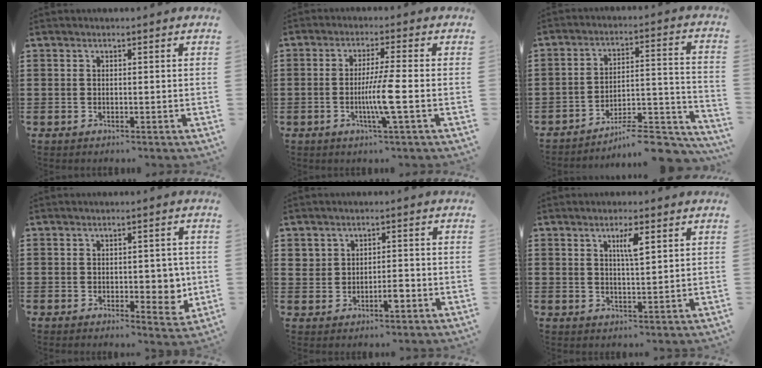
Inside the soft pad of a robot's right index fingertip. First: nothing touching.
{"total": 6.0, "force": [-1.3, -0.5, 5.9], "torque": [-0.115, -0.017, -0.030]}
{"total": 8.8, "force": [-7.9, 1.4, 3.5], "torque": [-0.040, 0.021, -0.148]}
{"total": 4.6, "force": [-0.2, 2.4, 3.9], "torque": [-0.046, -0.002, -0.008]}
{"total": 2.9, "force": [-0.5, 1.9, 2.1], "torque": [-0.045, 0.007, -0.011]}
{"total": 3.5, "force": [1.6, 0.7, 3.1], "torque": [-0.057, 0.002, 0.023]}